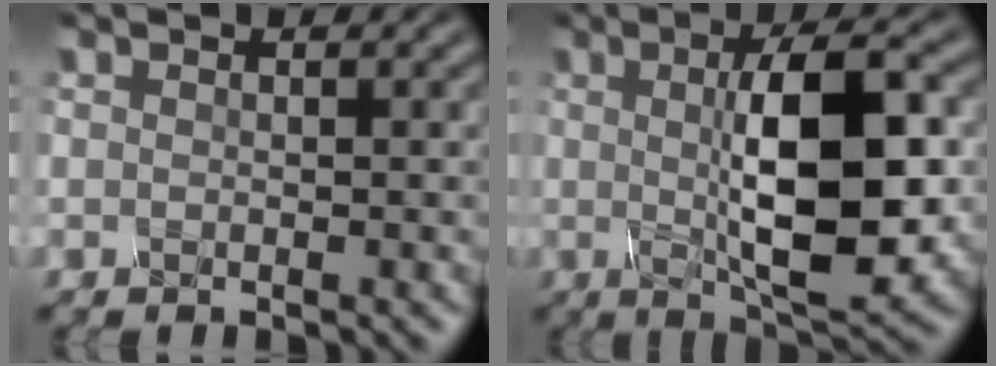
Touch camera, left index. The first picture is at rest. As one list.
[{"total": 10.1, "force": [0.5, 3.0, 9.6], "torque": [-0.143, 0.002, 0.007]}]